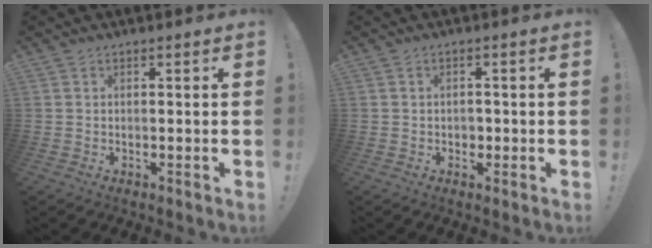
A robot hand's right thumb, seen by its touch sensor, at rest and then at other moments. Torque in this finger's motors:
{"motor_torque": [0.03, 0.17, -0.04, -0.12, 0.00]}